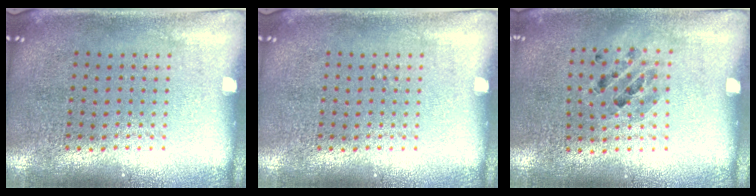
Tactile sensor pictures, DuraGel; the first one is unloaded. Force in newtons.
{"total": 0.0}
{"total": 0.8, "press": 0.8, "slide": 0.1}